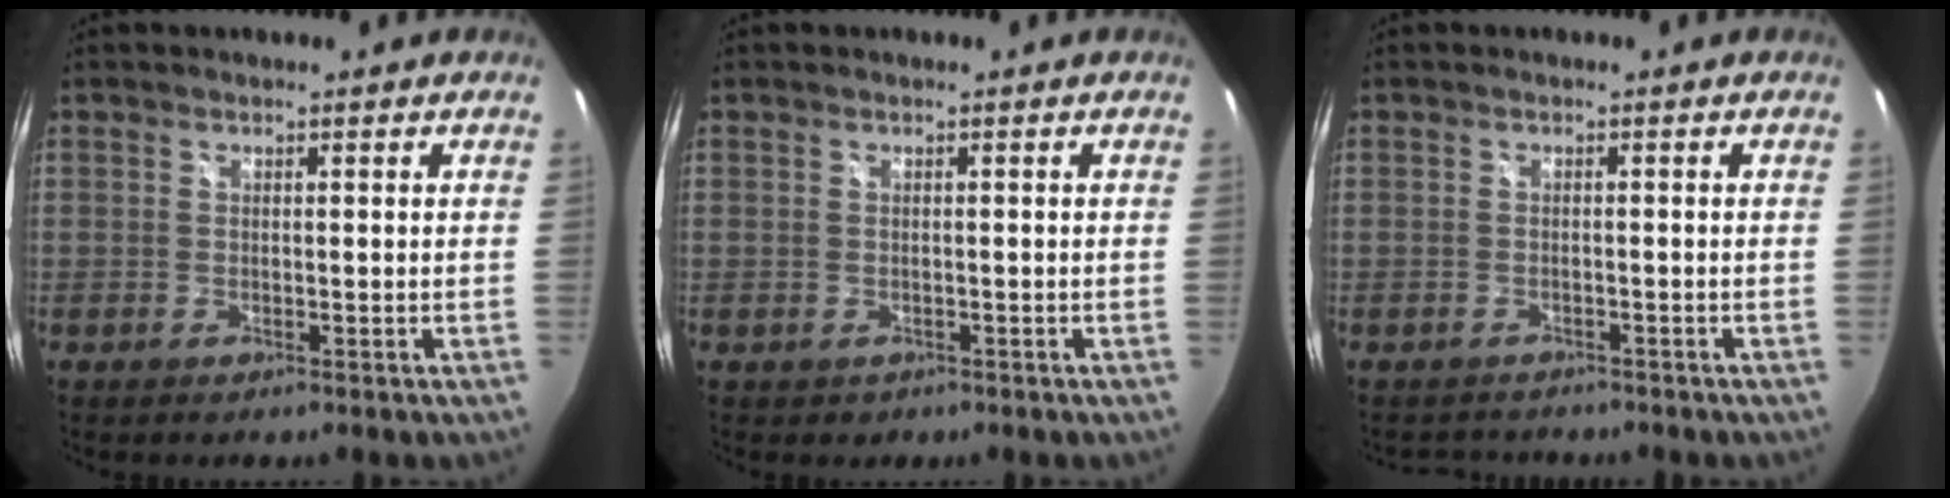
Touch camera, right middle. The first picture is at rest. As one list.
[{"total": 1.3, "force": [-0.5, 1.1, 0.3], "torque": [-0.008, -0.004, -0.005]}, {"total": 3.6, "force": [-3.3, 1.4, 0.4], "torque": [-0.012, -0.004, -0.050]}]